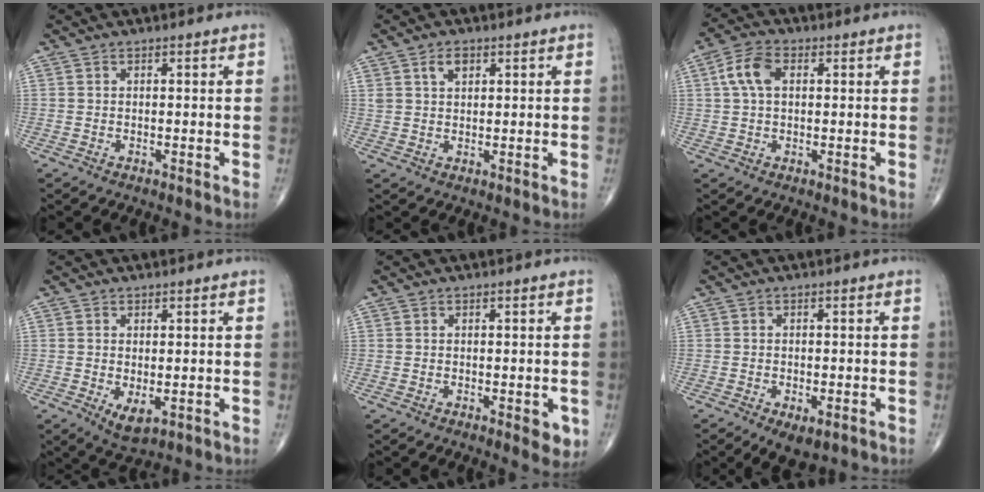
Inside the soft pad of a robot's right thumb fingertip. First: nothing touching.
{"total": 3.3, "force": [1.7, 1.9, 2.0], "torque": [-0.029, -0.005, 0.033]}
{"total": 6.3, "force": [1.5, 3.8, 4.8], "torque": [-0.102, 0.016, 0.025]}
{"total": 4.1, "force": [-0.9, 1.9, 3.4], "torque": [-0.054, -0.012, -0.004]}
{"total": 3.4, "force": [-1.1, 1.3, 2.9], "torque": [-0.020, -0.004, -0.010]}
{"total": 5.8, "force": [-2.9, 2.8, 4.2], "torque": [-0.062, 0.002, -0.037]}